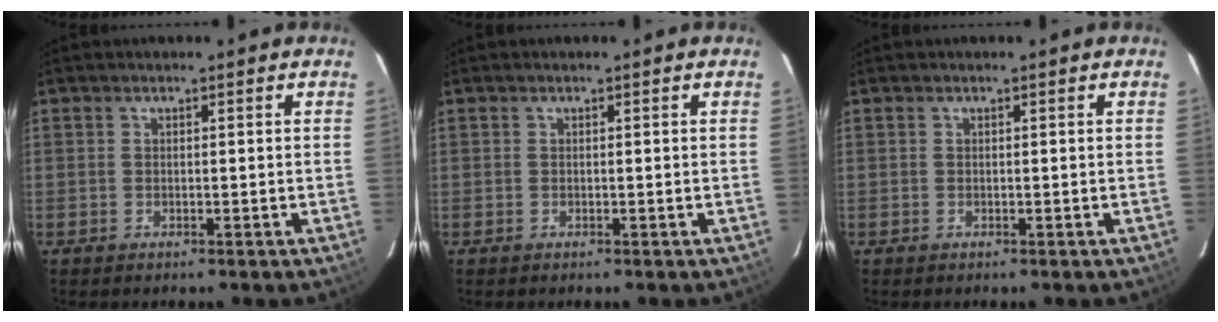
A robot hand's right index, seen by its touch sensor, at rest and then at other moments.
{"total": 0.0}
{"total": 0.0}